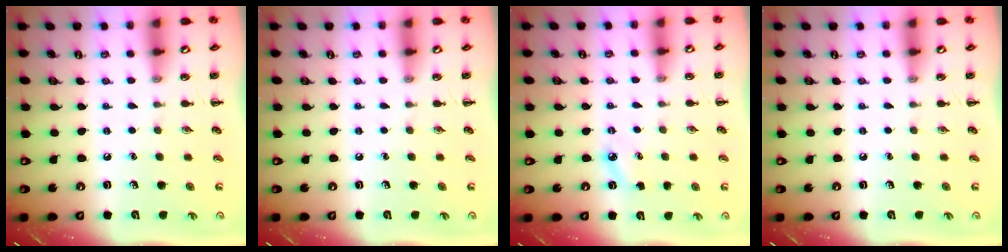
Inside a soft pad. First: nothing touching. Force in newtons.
{"total": 0.0}
{"total": 5.0, "press": 4.7, "slide": 1.6}
{"total": 0.0}